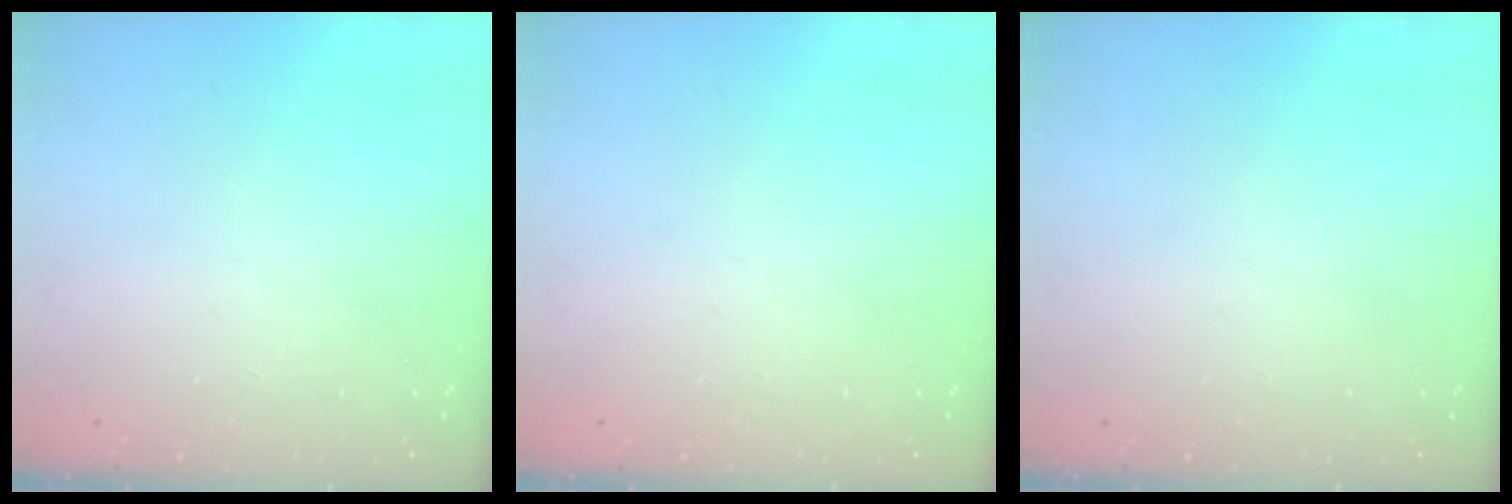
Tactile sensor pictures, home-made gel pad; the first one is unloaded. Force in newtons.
{"total": 0.0}
{"total": 0.0}